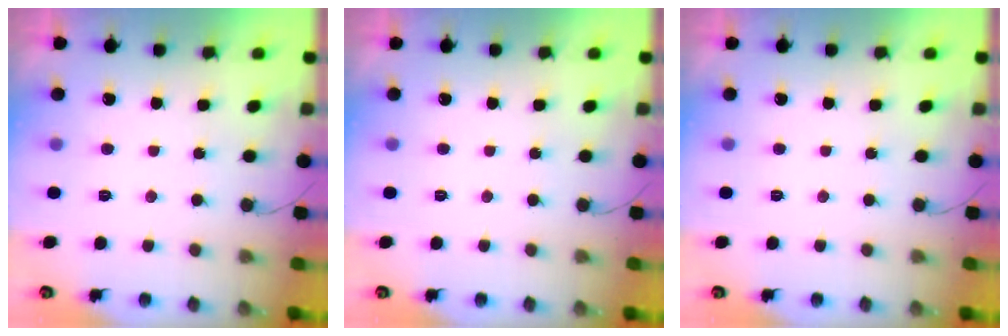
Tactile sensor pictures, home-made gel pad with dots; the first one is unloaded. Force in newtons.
{"total": 0.0}
{"total": 0.0}